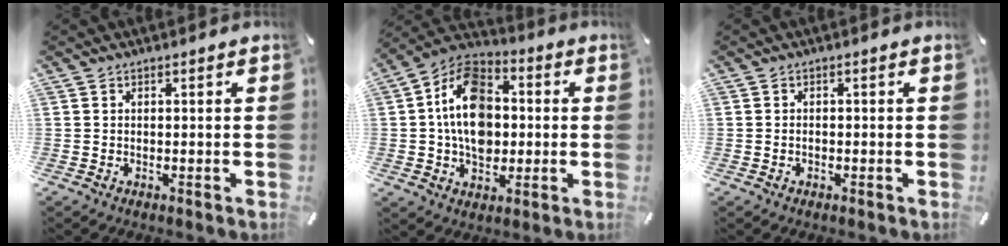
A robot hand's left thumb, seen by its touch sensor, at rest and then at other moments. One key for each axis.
{"total": 15.6, "fx": -0.3, "fy": 11.6, "fz": 10.5, "tx": -0.199, "ty": 0.012, "tz": -0.008}
{"total": 1.1, "fx": -0.4, "fy": 0.6, "fz": 0.8, "tx": -0.017, "ty": 0.002, "tz": -0.008}